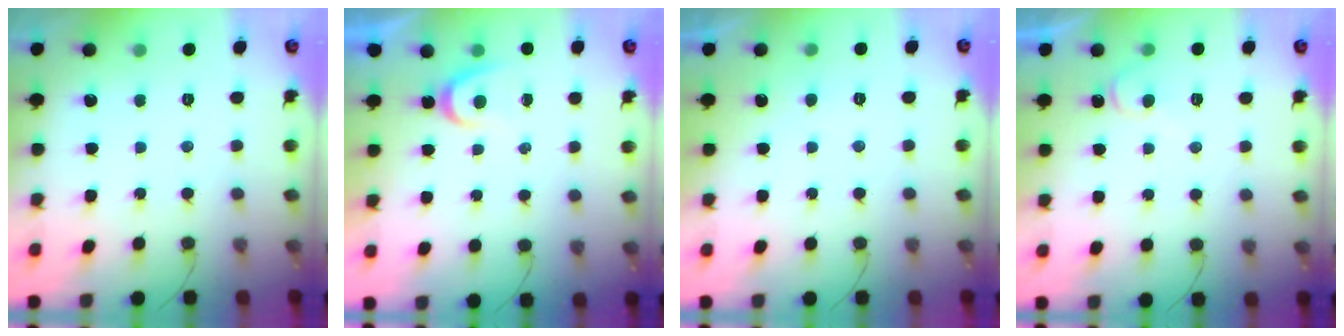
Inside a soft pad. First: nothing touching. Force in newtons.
{"total": 3.6, "press": 3.6, "slide": 0.4}
{"total": 3.8, "press": 3.8, "slide": 0.3}
{"total": 5.8, "press": 5.8, "slide": 0.8}